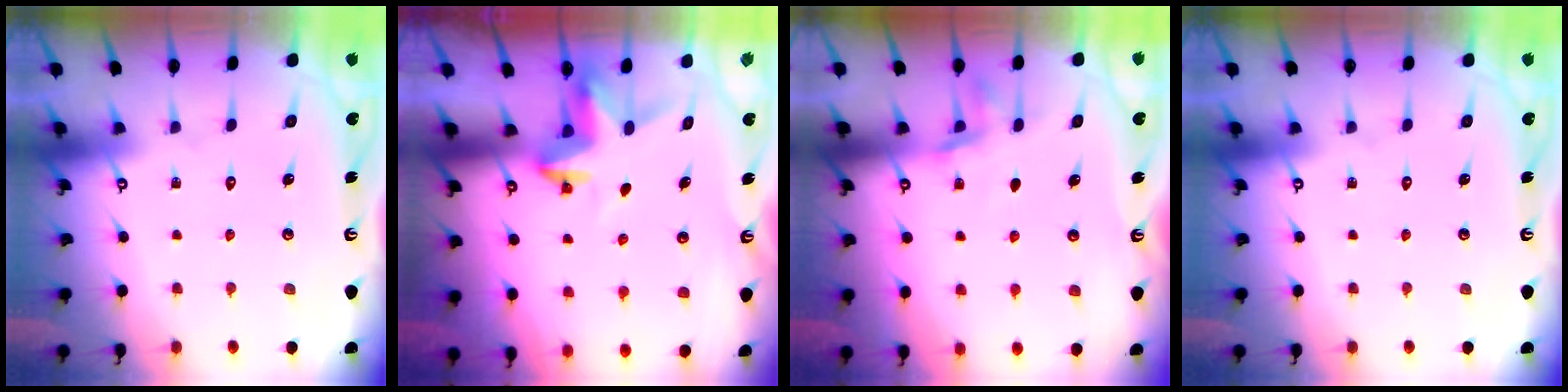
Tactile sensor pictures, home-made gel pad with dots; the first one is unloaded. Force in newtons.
{"total": 3.7, "press": 3.7, "slide": 0.3}
{"total": 6.0, "press": 5.8, "slide": 1.3}
{"total": 0.0}